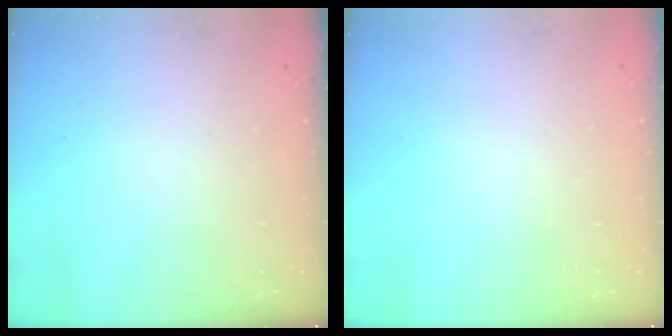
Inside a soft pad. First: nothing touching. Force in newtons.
{"total": 0.0}